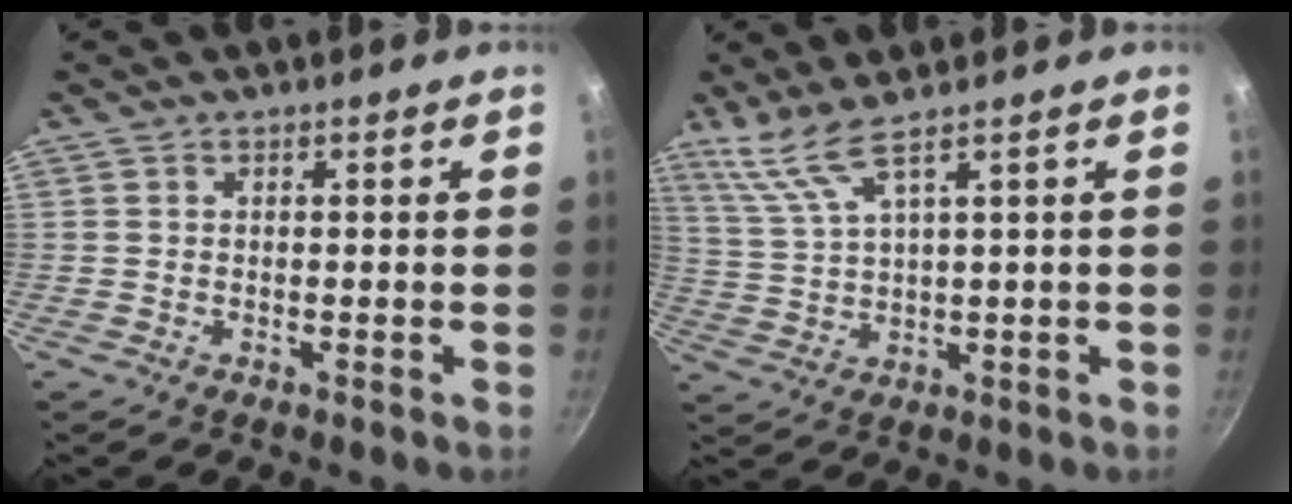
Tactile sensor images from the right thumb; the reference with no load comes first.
{"total": 5.6, "force": [4.0, -0.2, 4.0], "torque": [-0.095, -0.022, 0.098]}